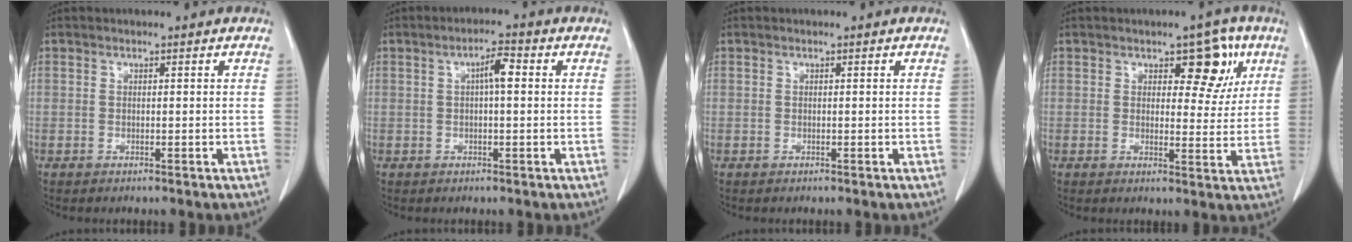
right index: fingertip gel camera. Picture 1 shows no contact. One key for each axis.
{"total": 3.4, "fx": 0.6, "fy": 0.7, "fz": 3.3, "tx": -0.059, "ty": 0.008, "tz": 0.007}
{"total": 0.0}
{"total": 6.6, "fx": 3.1, "fy": 3.5, "fz": 4.7, "tx": -0.048, "ty": 0.010, "tz": 0.041}